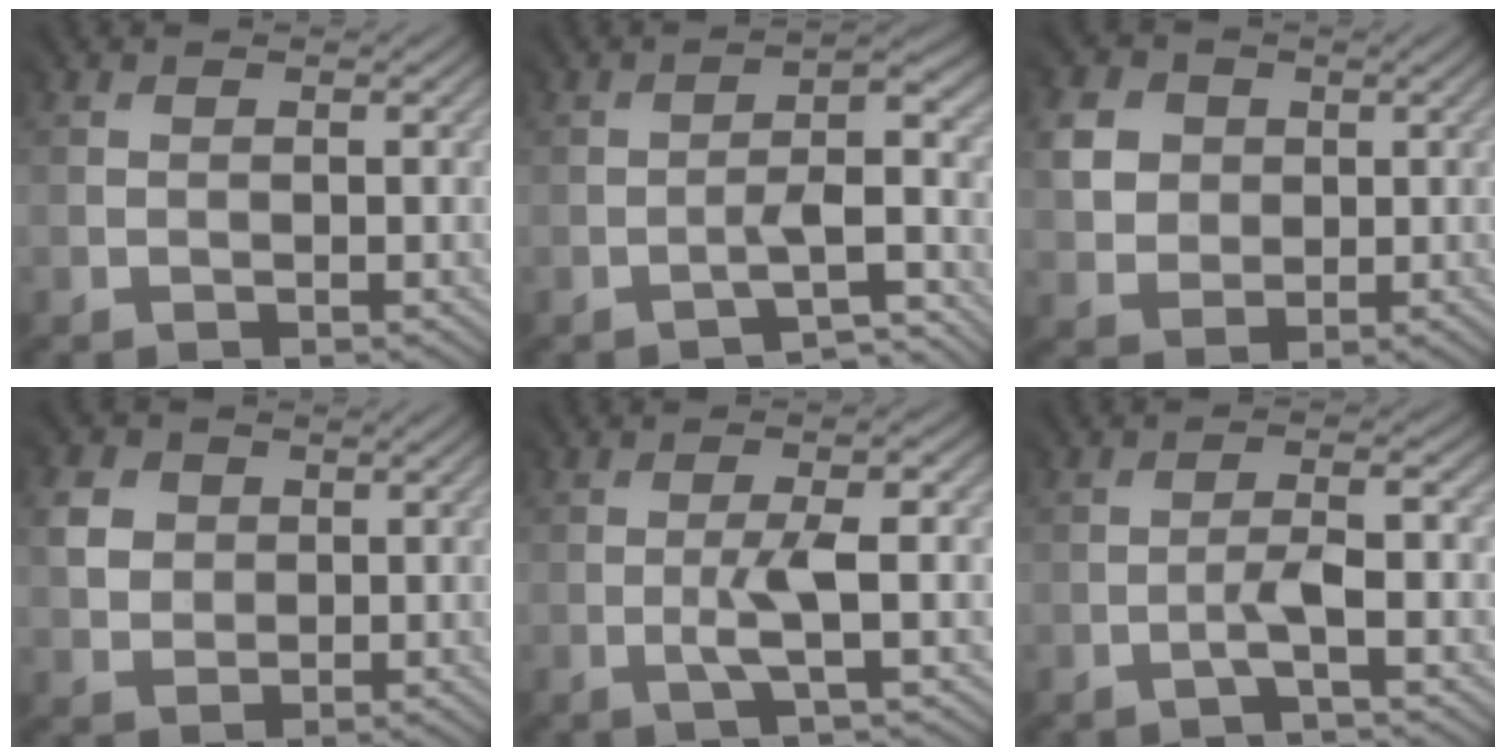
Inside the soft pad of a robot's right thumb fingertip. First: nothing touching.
{"total": 3.2, "force": [-3.0, -0.3, 1.1], "torque": [-0.014, 0.018, -0.051]}
{"total": 4.3, "force": [1.6, 4.0, 0.5], "torque": [-0.032, 0.002, 0.022]}
{"total": 3.4, "force": [1.5, 3.1, 0.1], "torque": [-0.023, 0.001, 0.023]}
{"total": 2.1, "force": [-0.7, -0.5, 1.9], "torque": [-0.037, 0.005, -0.017]}
{"total": 1.5, "force": [-1.2, -0.8, 0.6], "torque": [-0.013, 0.011, -0.029]}